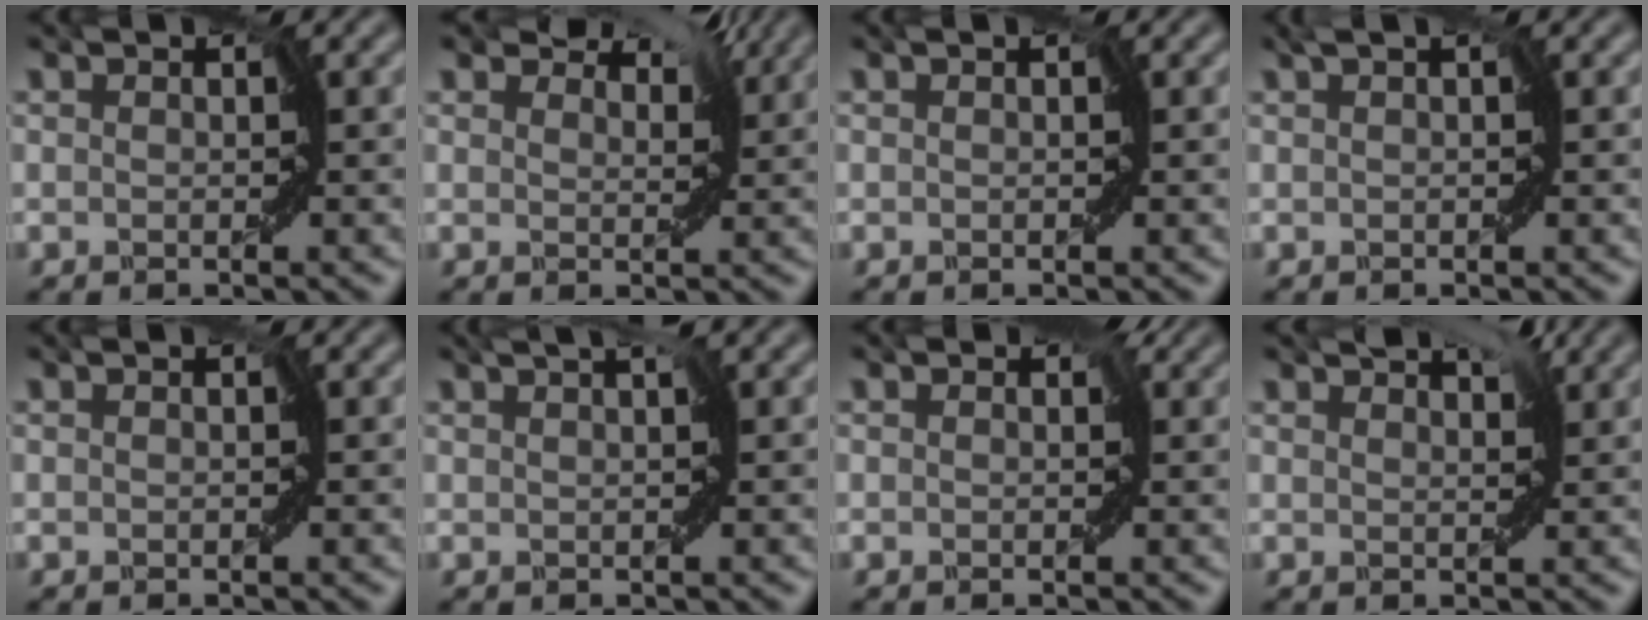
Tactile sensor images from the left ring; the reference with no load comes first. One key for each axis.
{"total": 4.3, "fx": 3.2, "fy": 1.9, "fz": 2.1, "tx": -0.034, "ty": 0.008, "tz": 0.034}
{"total": 0.0}
{"total": 1.0, "fx": 0.5, "fy": 0.2, "fz": 0.8, "tx": -0.013, "ty": 0.005, "tz": 0.005}
{"total": 0.0}
{"total": 1.6, "fx": 0.9, "fy": -0.1, "fz": 1.3, "tx": -0.022, "ty": 0.009, "tz": 0.007}
{"total": 2.1, "fx": 0.6, "fy": 1.4, "fz": 1.4, "tx": -0.004, "ty": 0.011, "tz": -0.006}
{"total": 2.6, "fx": 2.1, "fy": 0.9, "fz": 1.4, "tx": -0.021, "ty": 0.007, "tz": 0.018}